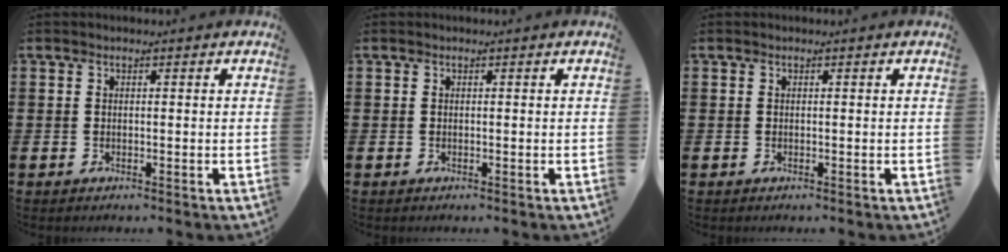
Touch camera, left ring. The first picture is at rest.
{"total": 0.0}
{"total": 0.0}